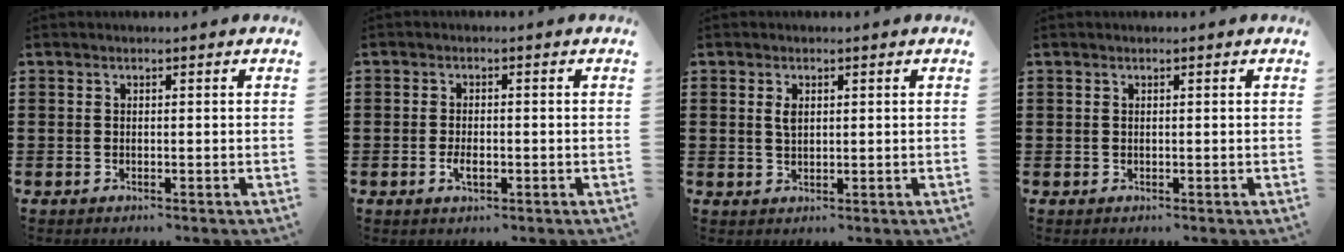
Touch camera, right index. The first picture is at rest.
{"total": 2.5, "force": [-0.8, 1.0, 2.2], "torque": [-0.041, -0.001, -0.014]}
{"total": 1.9, "force": [0.6, 0.9, 1.6], "torque": [-0.035, 0.004, 0.010]}
{"total": 0.0}